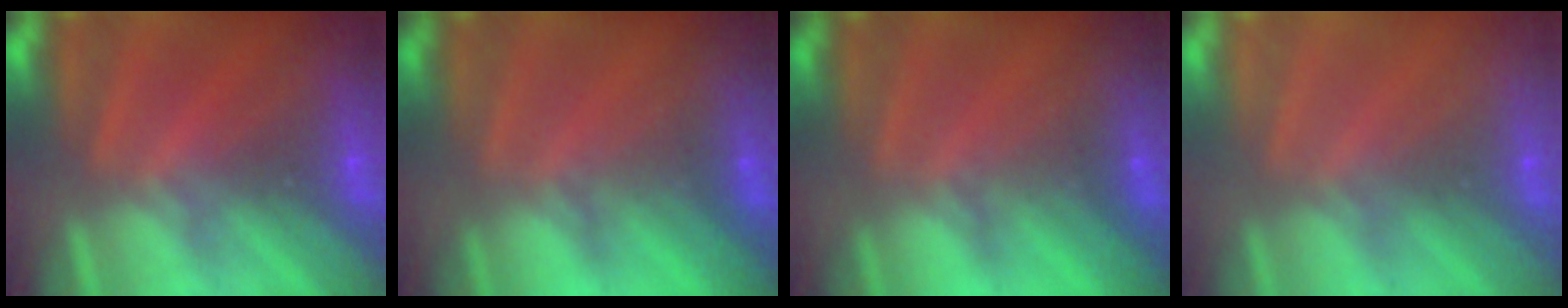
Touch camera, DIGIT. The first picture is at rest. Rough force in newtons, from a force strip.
{"total": 1.7}
{"total": 1.7}
{"total": 2.9}